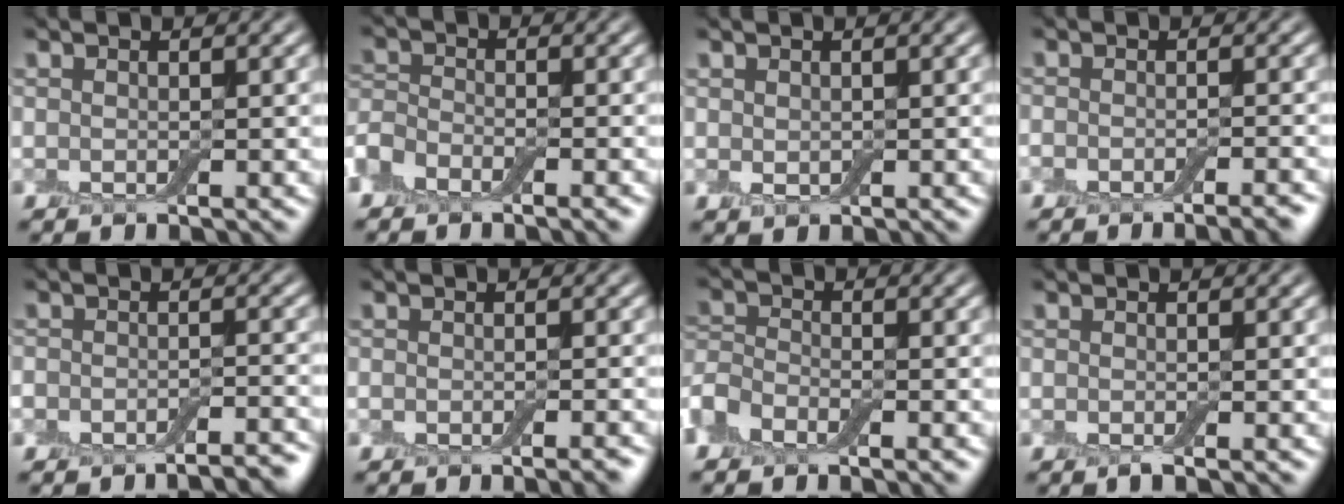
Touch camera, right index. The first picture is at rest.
{"total": 4.5, "force": [-3.1, 2.4, 2.2], "torque": [-0.033, 0.002, -0.065]}
{"total": 0.8, "force": [0.3, 0.6, 0.4], "torque": [-0.007, -0.001, 0.010]}
{"total": 3.8, "force": [-2.9, 0.9, 2.3], "torque": [-0.031, 0.004, -0.036]}
{"total": 4.8, "force": [-4.3, 1.3, 1.7], "torque": [-0.025, 0.002, -0.055]}
{"total": 2.4, "force": [-1.8, 0.4, 1.5], "torque": [-0.020, -0.002, -0.026]}
{"total": 4.0, "force": [-2.6, 2.2, 2.1], "torque": [-0.038, 0.002, -0.059]}
{"total": 0.9, "force": [-0.6, 0.2, 0.7], "torque": [-0.011, -0.005, -0.013]}